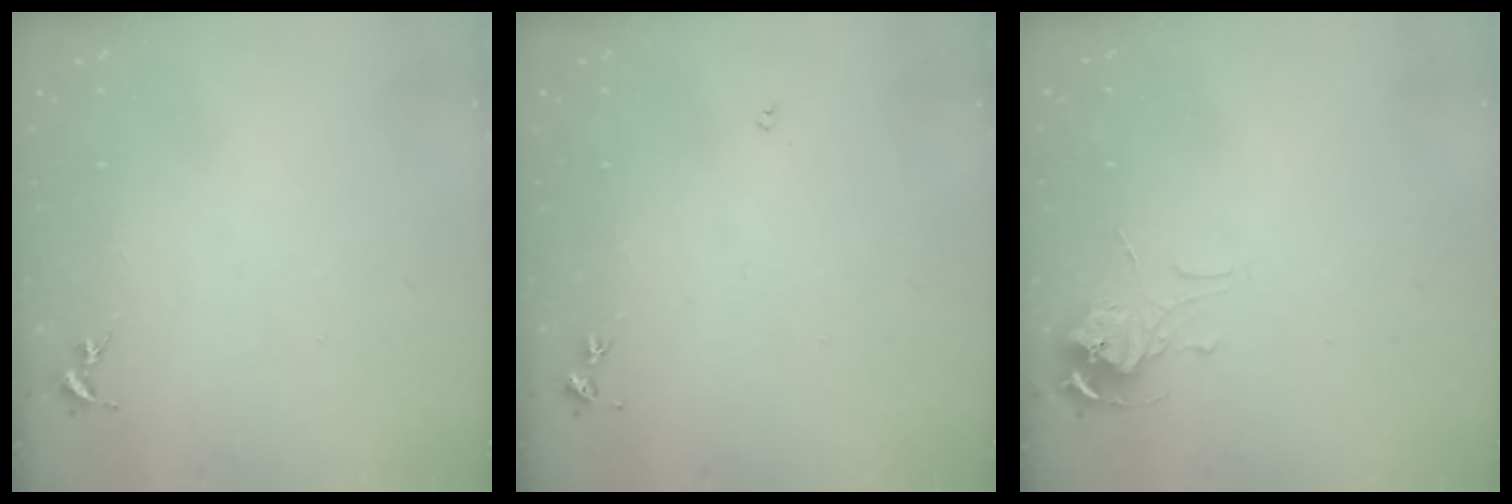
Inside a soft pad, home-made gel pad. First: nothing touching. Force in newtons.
{"total": 2.7, "press": 2.7, "slide": 0.5}
{"total": 6.2, "press": 6.1, "slide": 0.5}